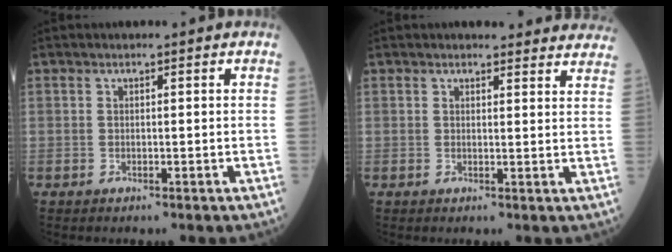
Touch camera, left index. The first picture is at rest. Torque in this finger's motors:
{"motor_torque": [0.13, -0.20, 0.05, 0.05]}